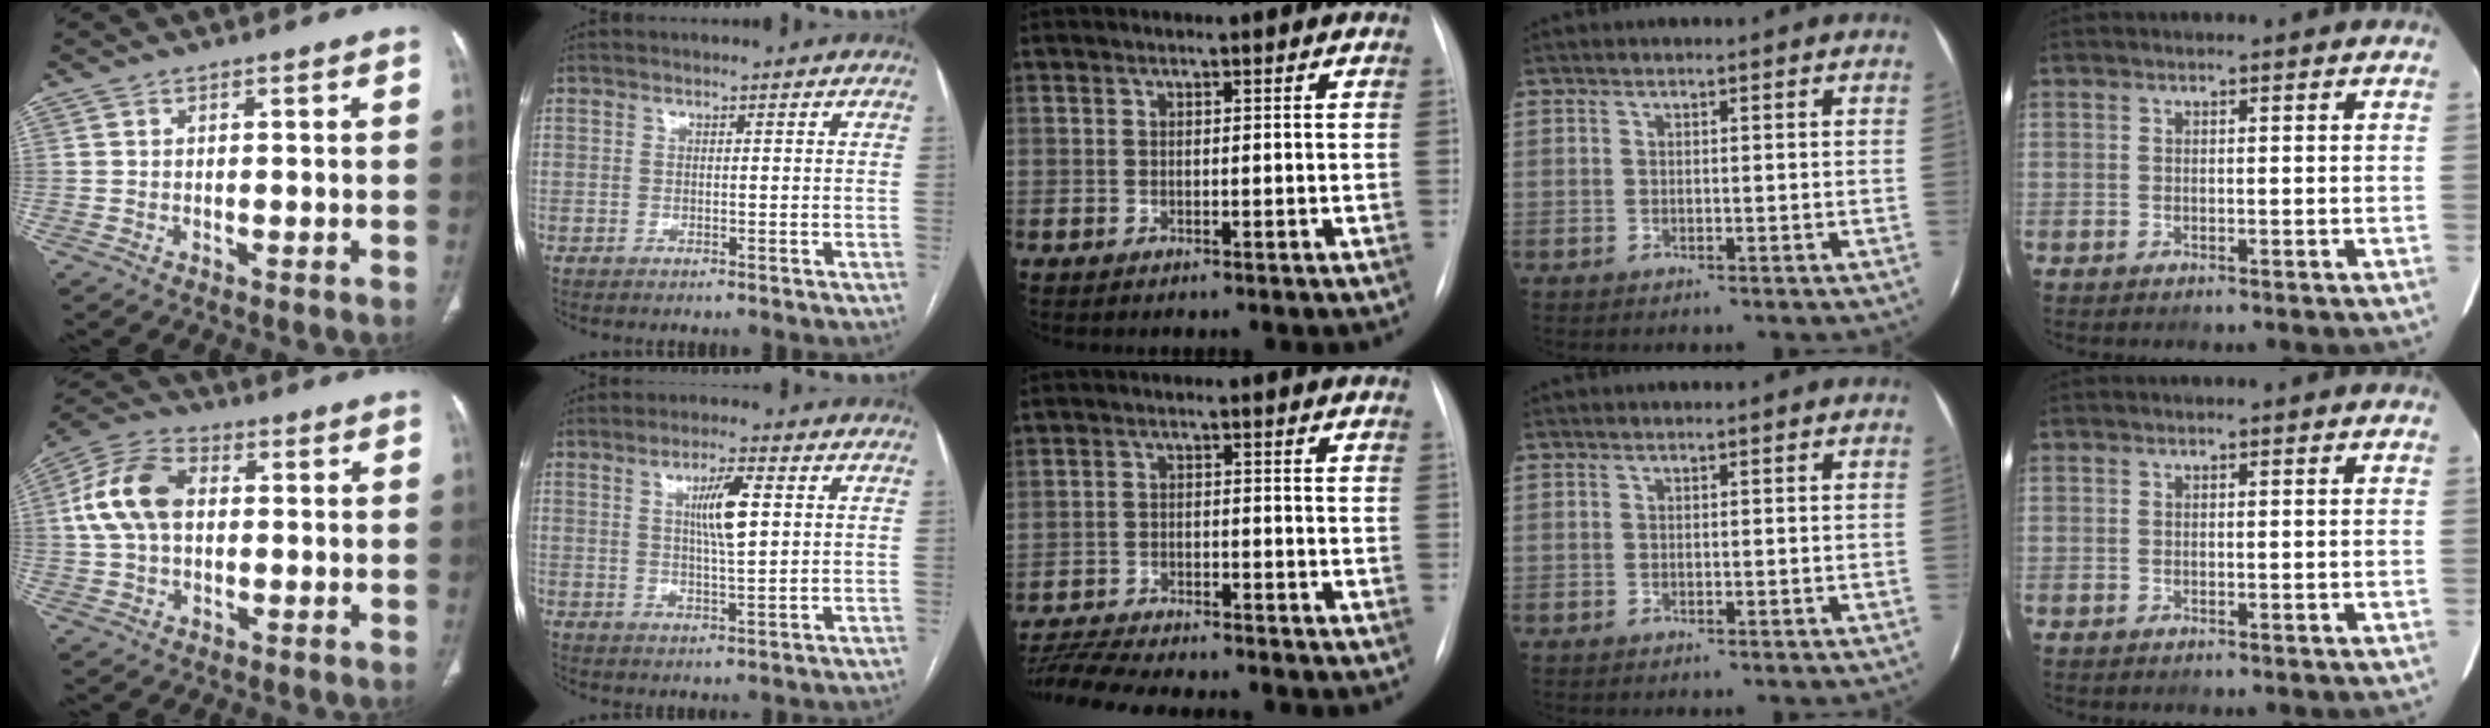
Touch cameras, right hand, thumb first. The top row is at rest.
{"thumb": {"total": 11.8, "force": [1.3, 7.8, 8.8], "torque": [-0.174, 0.027, 0.018]}, "index": {"total": 6.4, "force": [1.6, 0.9, 6.1], "torque": [-0.110, 0.001, 0.029]}, "middle": {"total": 12.5, "force": [-11.5, 1.2, 4.8], "torque": [-0.082, -0.002, -0.179]}}